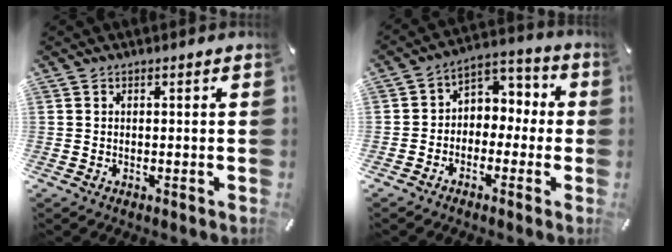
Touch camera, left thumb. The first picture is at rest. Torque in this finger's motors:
{"motor_torque": [0.21, 0.22, 0.59, 0.29, 0.01]}